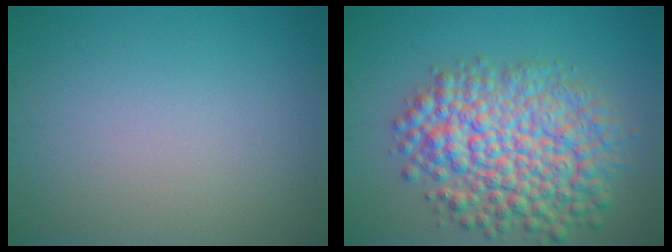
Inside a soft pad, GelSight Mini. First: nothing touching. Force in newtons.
{"total": 9.6, "press": 9.6, "slide": 0.3}